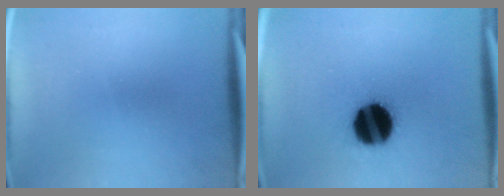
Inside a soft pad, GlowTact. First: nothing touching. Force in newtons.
{"total": 19.5}